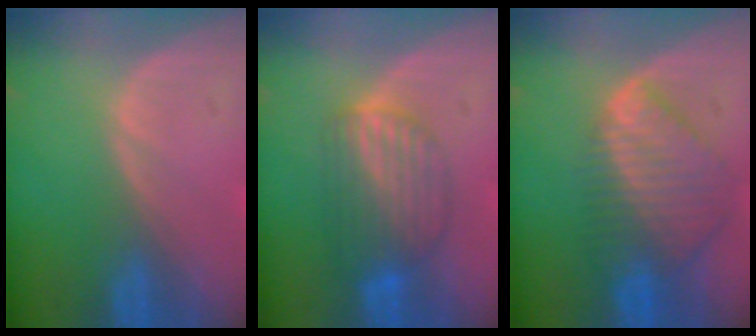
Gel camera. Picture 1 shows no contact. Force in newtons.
{"total": 6.4, "press": 6.4, "slide": 0.2}
{"total": 9.0, "press": 7.7, "slide": 4.5}